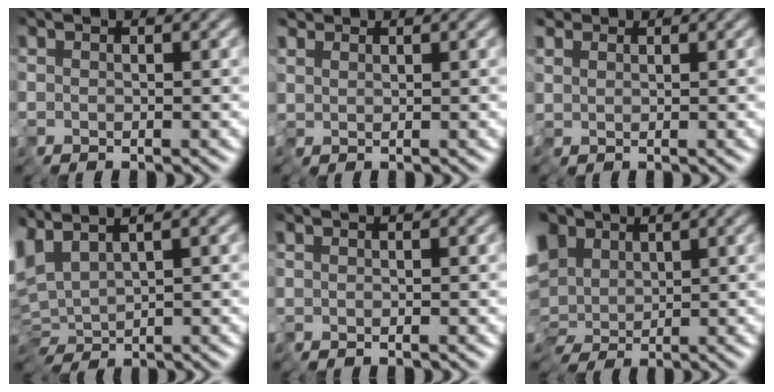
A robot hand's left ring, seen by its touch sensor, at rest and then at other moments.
{"total": 1.5, "force": [1.0, 1.0, -0.1], "torque": [0.003, 0.007, 0.023]}
{"total": 1.8, "force": [1.0, 1.4, 0.1], "torque": [-0.006, 0.012, 0.026]}
{"total": 4.3, "force": [2.0, 2.1, 3.2], "torque": [-0.081, 0.009, 0.042]}
{"total": 0.0}
{"total": 9.8, "force": [2.8, 7.0, 6.3], "torque": [-0.134, 0.028, 0.021]}